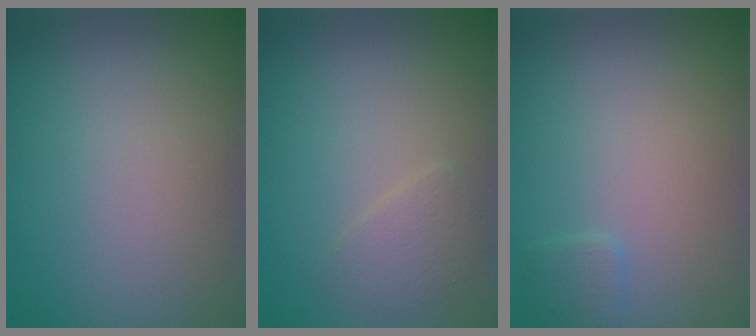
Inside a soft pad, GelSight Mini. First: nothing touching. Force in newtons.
{"total": 1.7, "press": 1.7, "slide": 0.1}
{"total": 0.9, "press": 0.9, "slide": 0.1}